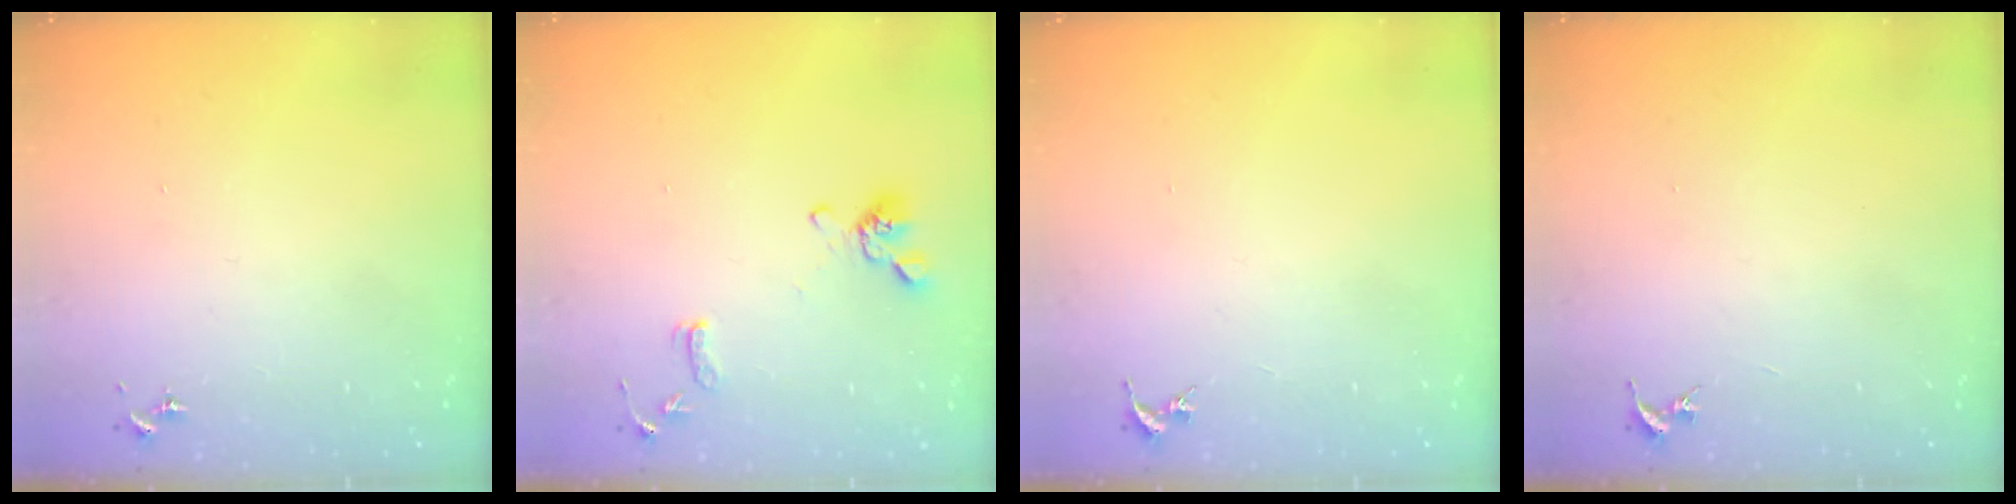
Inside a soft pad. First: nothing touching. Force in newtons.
{"total": 11.5, "press": 11.3, "slide": 1.8}
{"total": 0.0}
{"total": 0.0}